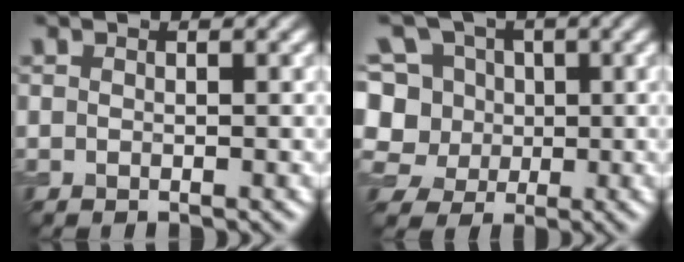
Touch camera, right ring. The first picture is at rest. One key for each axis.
{"total": 10.6, "fx": 2.5, "fy": 9.3, "fz": 4.4, "tx": -0.114, "ty": 0.044, "tz": 0.027}